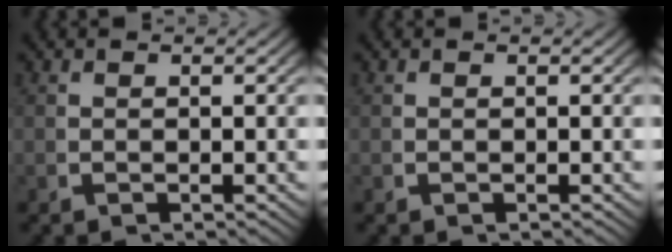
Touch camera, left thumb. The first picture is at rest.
{"total": 0.0}